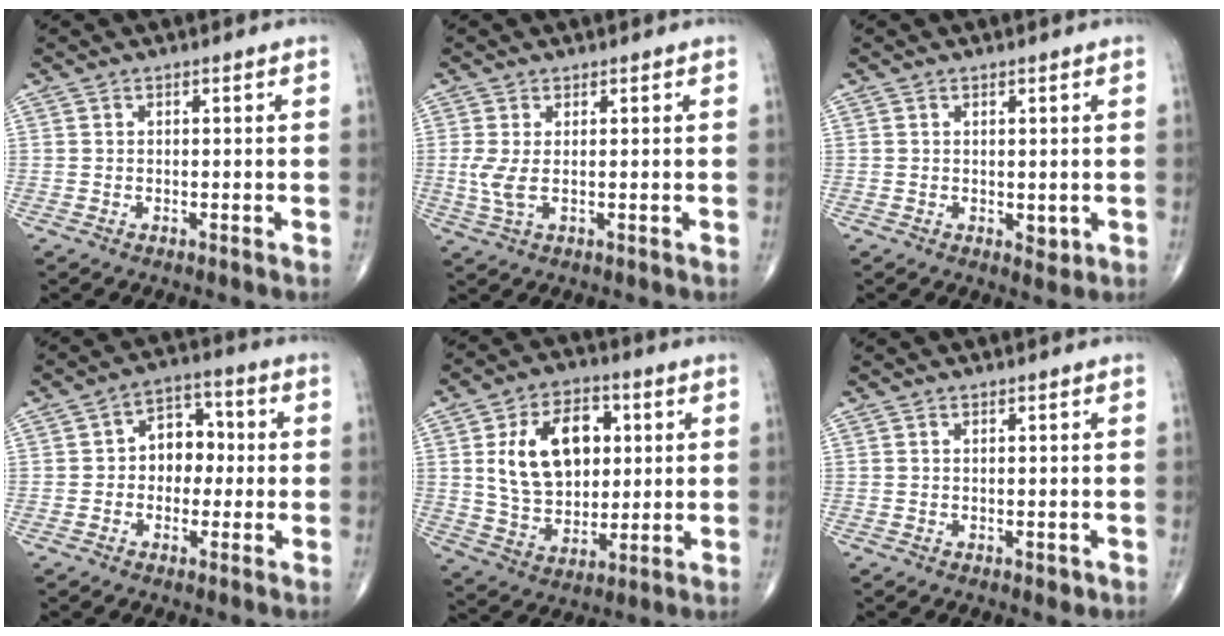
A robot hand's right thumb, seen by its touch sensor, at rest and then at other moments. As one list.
[{"total": 3.5, "force": [0.3, 1.2, 3.3], "torque": [-0.088, -0.008, 0.008]}, {"total": 1.8, "force": [0.1, 1.1, 1.4], "torque": [-0.015, -0.005, 0.004]}, {"total": 7.6, "force": [-0.2, 5.8, 4.9], "torque": [-0.033, 0.027, -0.015]}, {"total": 16.6, "force": [3.5, 11.3, 11.7], "torque": [-0.160, -0.002, 0.065]}, {"total": 1.0, "force": [-0.1, 0.6, 0.8], "torque": [-0.009, -0.002, 0.002]}]